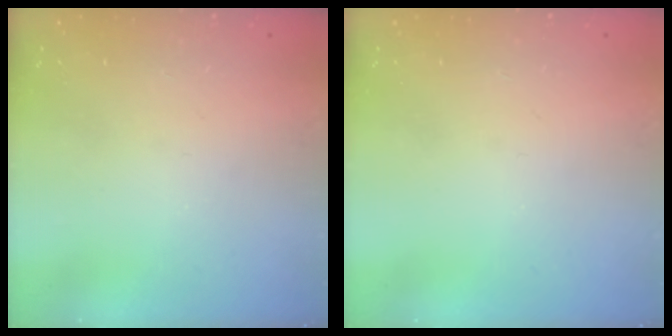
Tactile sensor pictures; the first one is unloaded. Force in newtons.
{"total": 0.0}